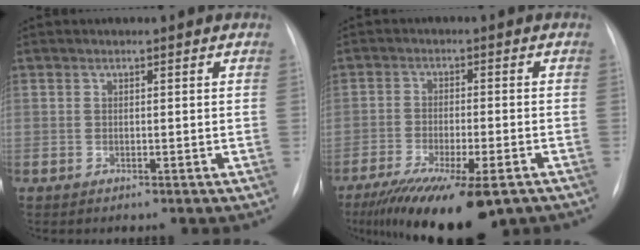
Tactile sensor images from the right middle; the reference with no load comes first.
{"total": 16.1, "force": [-11.3, 3.7, 10.8], "torque": [-0.167, -0.034, -0.175]}